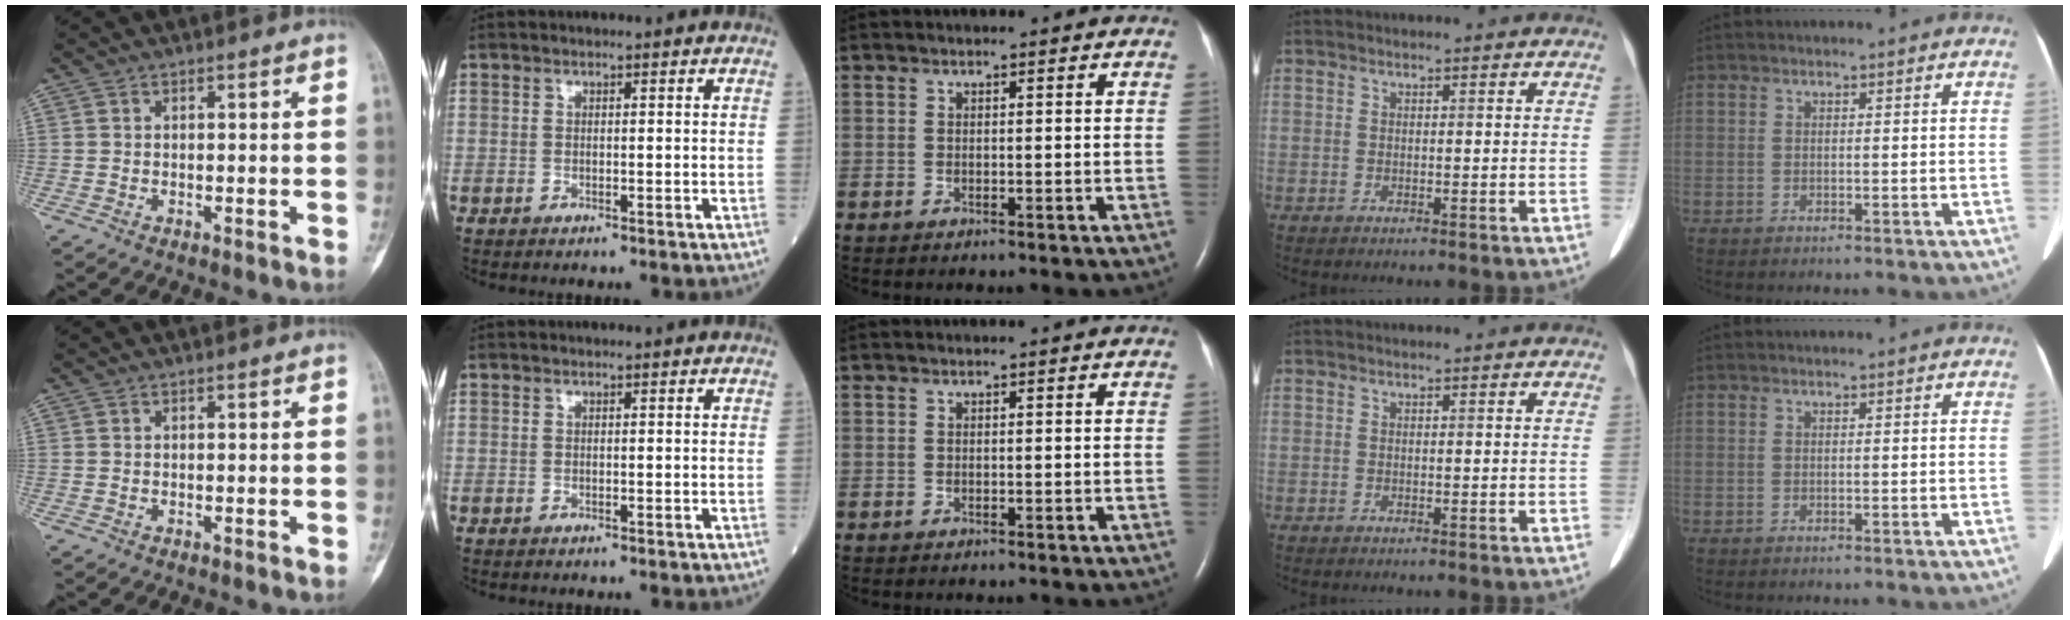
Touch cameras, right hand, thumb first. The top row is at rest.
{}